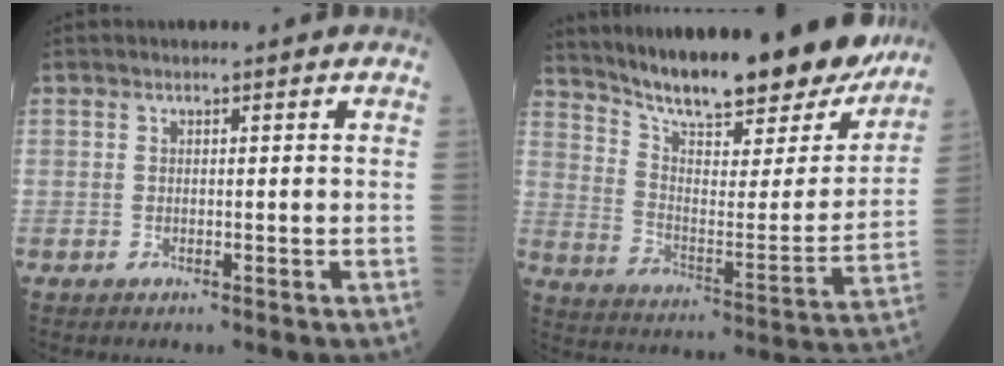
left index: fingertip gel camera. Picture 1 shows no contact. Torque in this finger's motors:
{"motor_torque": [0.48, -0.84, 0.94, 0.08]}